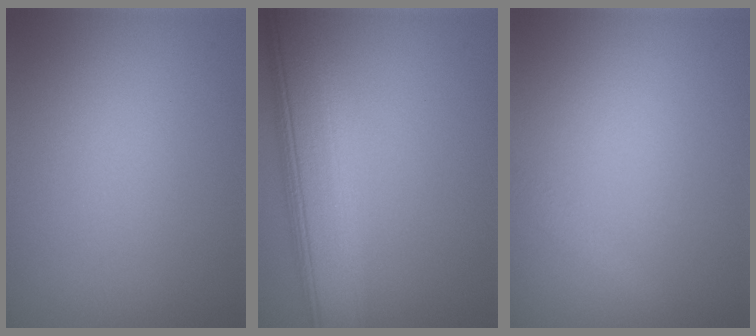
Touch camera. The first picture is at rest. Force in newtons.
{"total": 9.6, "press": 9.6, "slide": 0.8}
{"total": 0.9, "press": 0.9, "slide": 0.0}